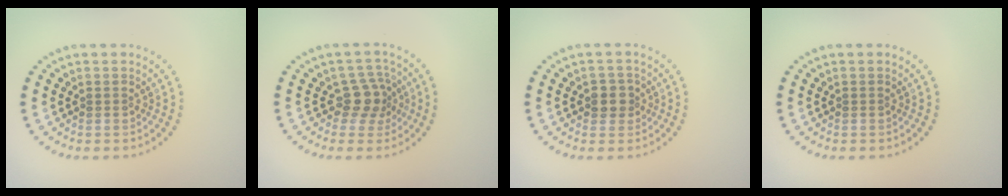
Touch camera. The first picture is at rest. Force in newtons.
{"total": 2.7, "press": 2.1, "slide": 1.8}
{"total": 1.9, "press": 1.8, "slide": 0.8}
{"total": 0.0}